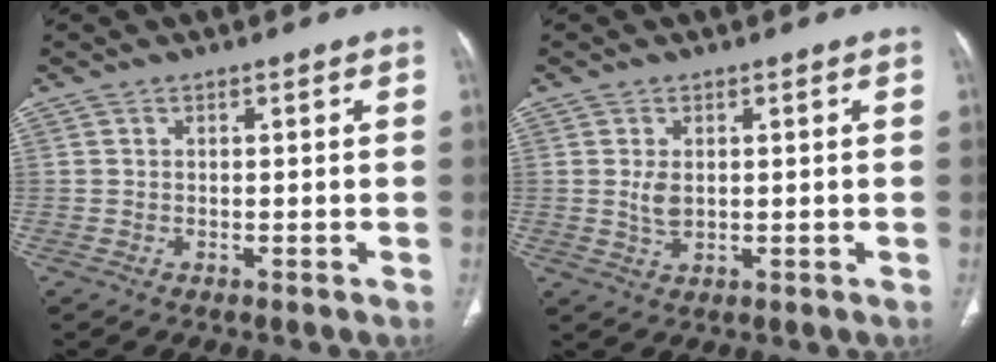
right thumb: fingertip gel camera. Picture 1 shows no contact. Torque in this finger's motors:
{"motor_torque": [0.02, -0.02, 0.40, 0.06, 0.01]}